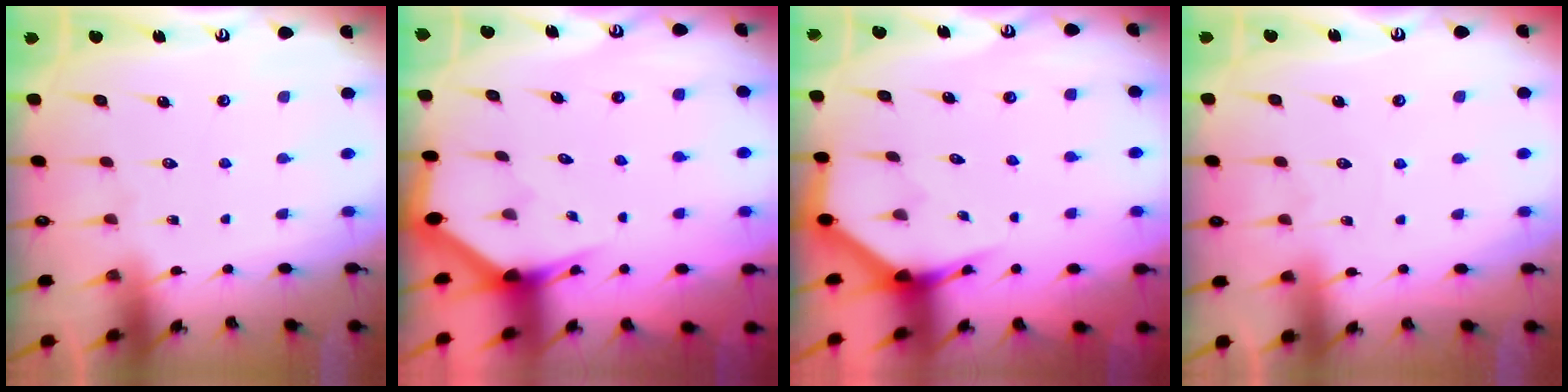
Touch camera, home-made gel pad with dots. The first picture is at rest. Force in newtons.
{"total": 2.6, "press": 2.6, "slide": 0.0}
{"total": 3.9, "press": 3.9, "slide": 0.2}
{"total": 2.5, "press": 2.5, "slide": 0.3}